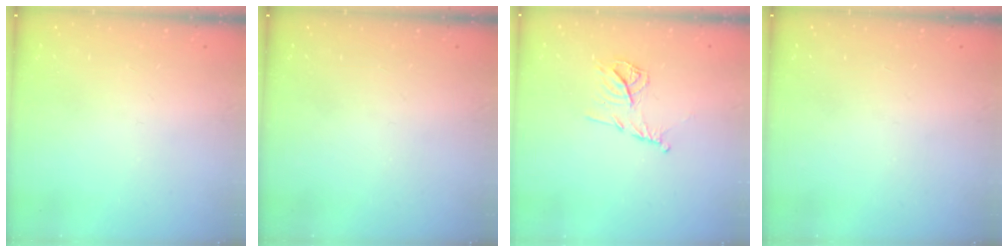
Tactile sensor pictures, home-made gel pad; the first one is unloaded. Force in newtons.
{"total": 0.0}
{"total": 9.8, "press": 9.8, "slide": 0.6}
{"total": 0.0}